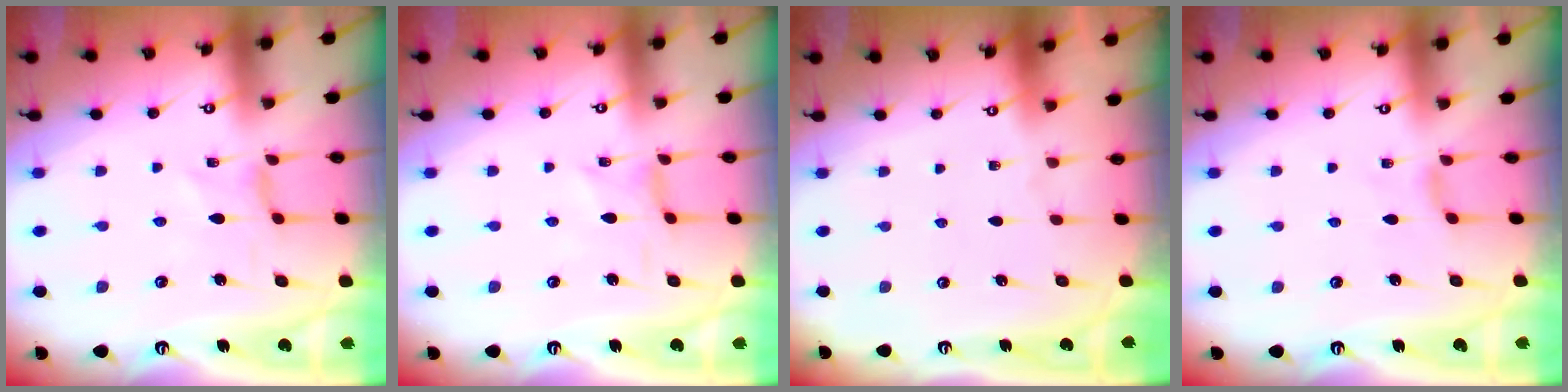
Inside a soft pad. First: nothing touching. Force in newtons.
{"total": 0.5, "press": 0.5, "slide": 0.1}
{"total": 0.0}
{"total": 1.3, "press": 1.2, "slide": 0.3}